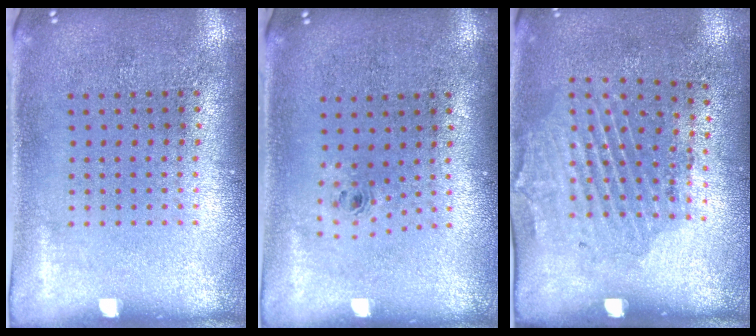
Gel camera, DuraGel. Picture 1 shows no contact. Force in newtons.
{"total": 0.6, "press": 0.3, "slide": 0.6}
{"total": 1.9, "press": 1.2, "slide": 1.5}